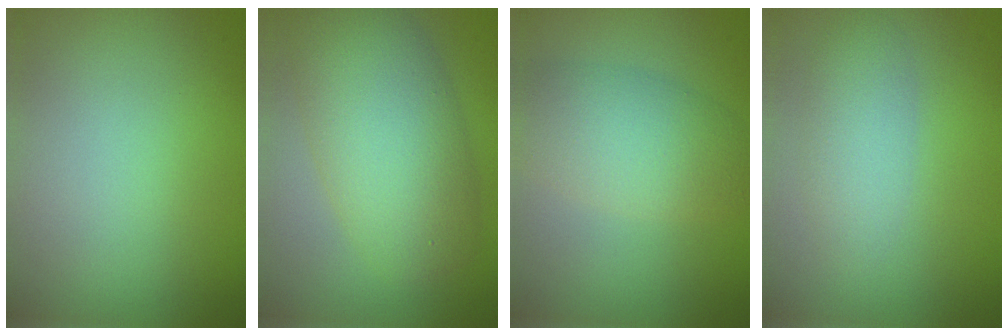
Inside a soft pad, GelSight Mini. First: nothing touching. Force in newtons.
{"total": 8.2, "press": 8.2, "slide": 0.1}
{"total": 5.4, "press": 5.4, "slide": 0.2}
{"total": 2.9, "press": 2.9, "slide": 0.1}